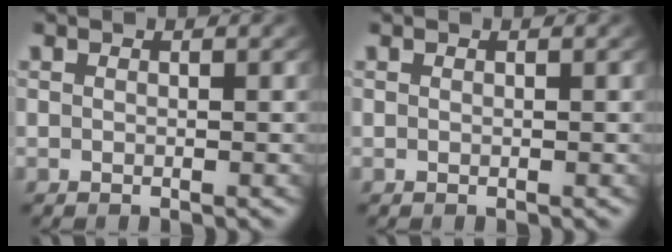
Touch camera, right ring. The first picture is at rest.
{"total": 0.0}